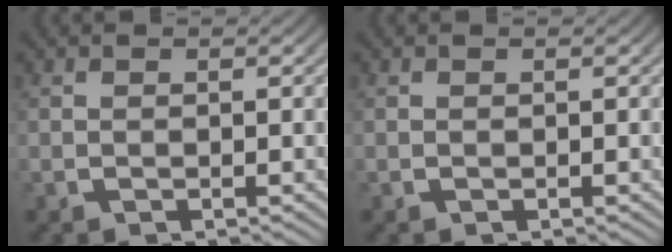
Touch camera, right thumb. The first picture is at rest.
{"total": 0.0}